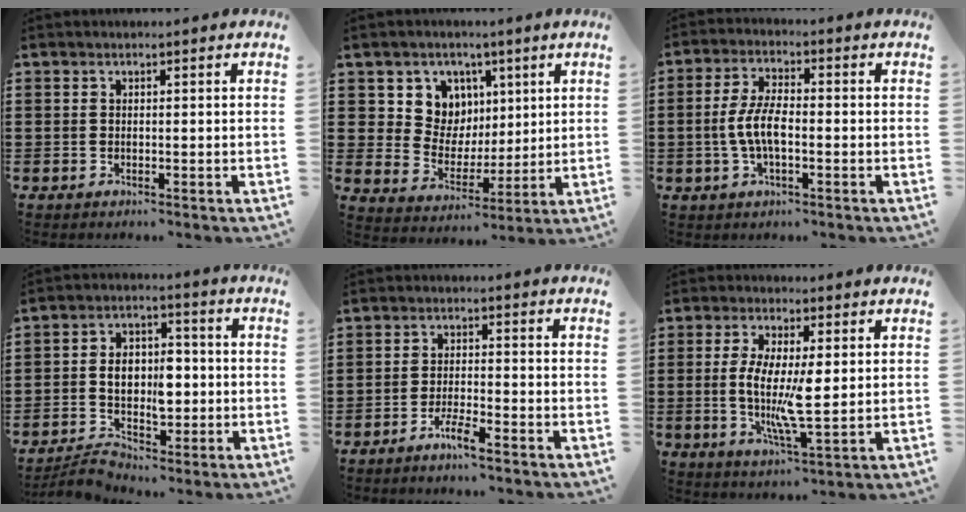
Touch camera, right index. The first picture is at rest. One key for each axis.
{"total": 7.8, "fx": 3.1, "fy": 7.1, "fz": 1.4, "tx": -0.065, "ty": -0.007, "tz": 0.059}
{"total": 6.0, "fx": -1.2, "fy": 2.4, "fz": 5.3, "tx": -0.128, "ty": -0.005, "tz": -0.031}
{"total": 8.7, "fx": -1.5, "fy": 5.8, "fz": 6.3, "tx": -0.105, "ty": 0.014, "tz": -0.028}
{"total": 3.1, "fx": -2.7, "fy": 0.0, "fz": 1.5, "tx": -0.034, "ty": 0.004, "tz": -0.053}
{"total": 8.3, "fx": 0.3, "fy": 2.4, "fz": 8.0, "tx": -0.160, "ty": -0.009, "tz": -0.001}